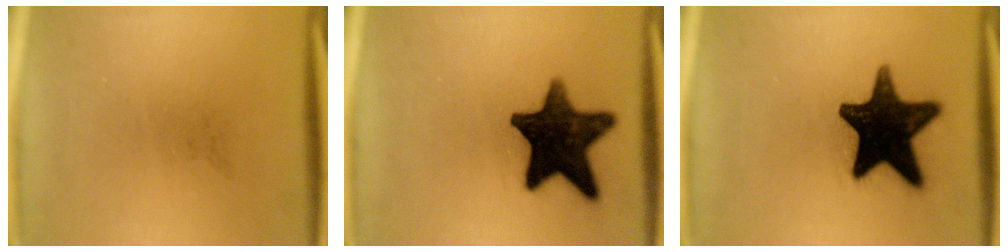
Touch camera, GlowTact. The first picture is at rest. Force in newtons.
{"total": 15.3}
{"total": 18.0}